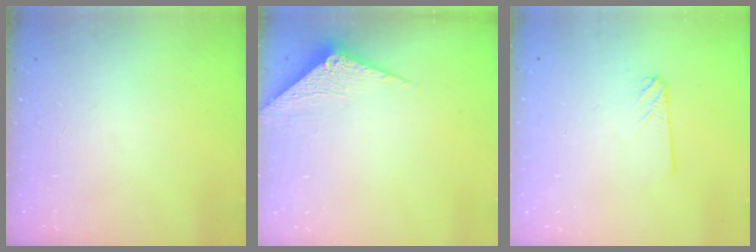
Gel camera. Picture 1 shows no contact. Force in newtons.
{"total": 3.4, "press": 3.4, "slide": 0.2}
{"total": 2.4, "press": 2.4, "slide": 0.2}